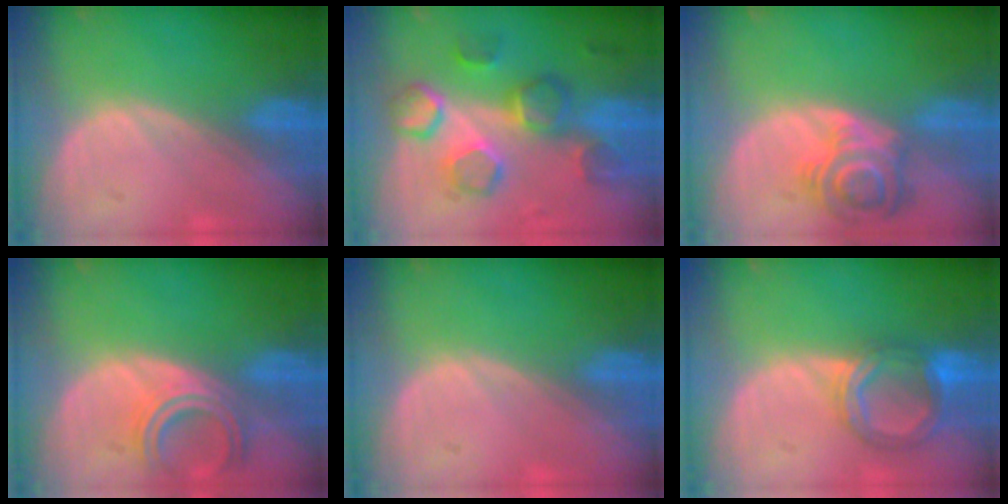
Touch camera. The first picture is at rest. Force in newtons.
{"total": 8.7, "press": 8.4, "slide": 2.0}
{"total": 6.1, "press": 6.1, "slide": 0.3}
{"total": 5.7, "press": 5.2, "slide": 2.4}
{"total": 0.0}
{"total": 6.1, "press": 5.8, "slide": 2.0}